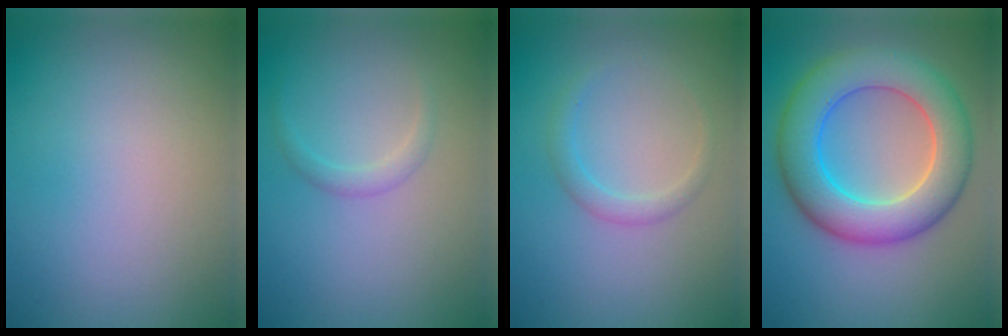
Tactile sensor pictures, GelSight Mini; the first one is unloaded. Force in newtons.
{"total": 1.1, "press": 1.1, "slide": 0.1}
{"total": 1.6, "press": 1.6, "slide": 0.1}
{"total": 8.6, "press": 8.6, "slide": 0.2}